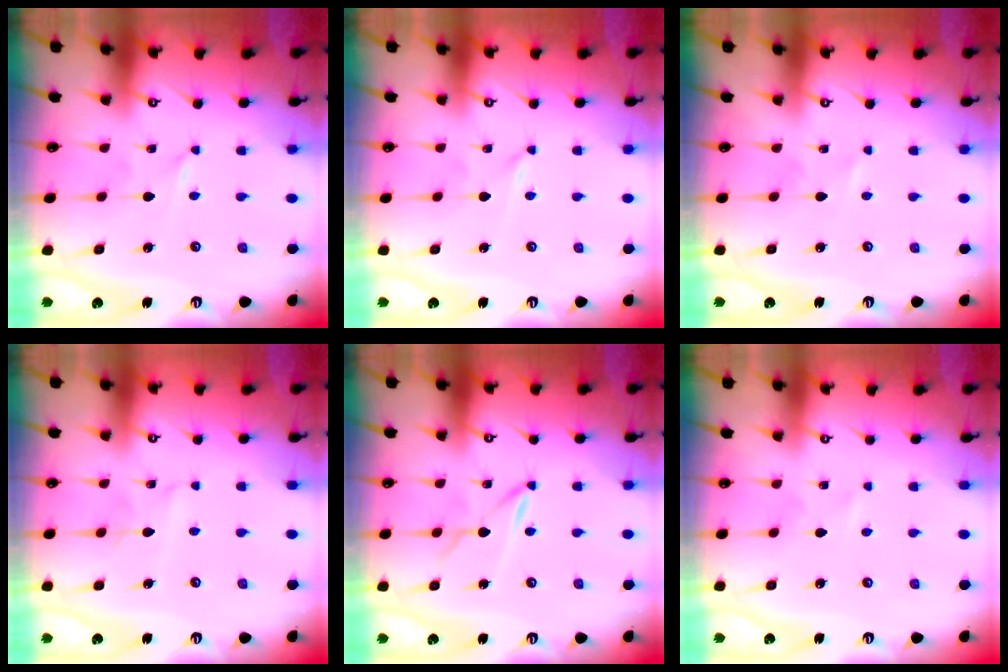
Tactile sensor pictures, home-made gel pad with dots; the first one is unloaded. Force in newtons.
{"total": 0.0}
{"total": 0.0}
{"total": 2.7, "press": 2.7, "slide": 0.2}
{"total": 2.0, "press": 2.0, "slide": 0.1}
{"total": 0.0}